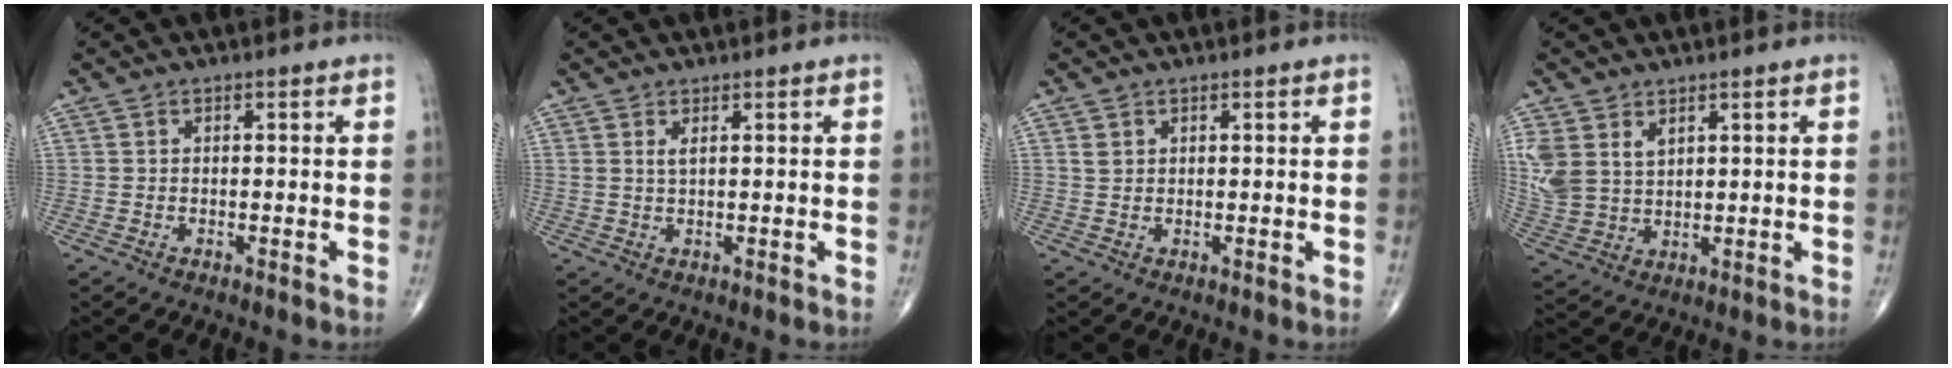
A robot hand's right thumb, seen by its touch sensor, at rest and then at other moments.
{"total": 1.2, "force": [0.6, 0.2, 0.9], "torque": [-0.022, -0.002, 0.015]}
{"total": 1.3, "force": [0.6, 0.9, 0.5], "torque": [-0.005, 0.000, 0.014]}
{"total": 8.6, "force": [3.5, 5.9, 5.1], "torque": [-0.109, -0.009, 0.086]}